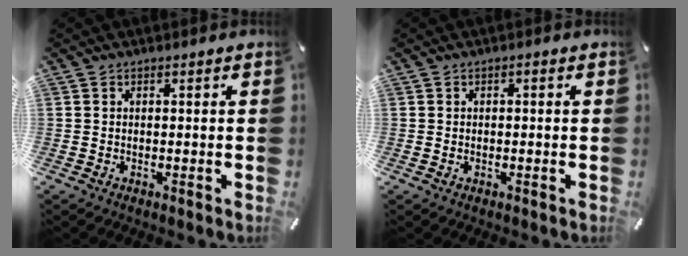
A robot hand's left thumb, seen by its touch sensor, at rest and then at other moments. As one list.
[{"total": 0.9, "force": [-0.3, 0.4, 0.7], "torque": [-0.013, 0.000, -0.006]}]